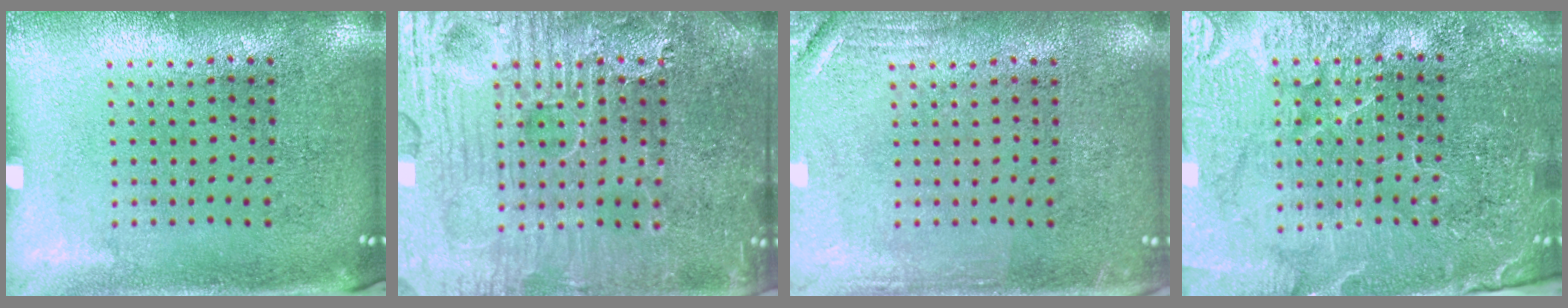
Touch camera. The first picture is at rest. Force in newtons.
{"total": 7.9, "press": 7.8, "slide": 0.9}
{"total": 2.3, "press": 2.2, "slide": 0.4}
{"total": 4.6, "press": 4.3, "slide": 1.5}